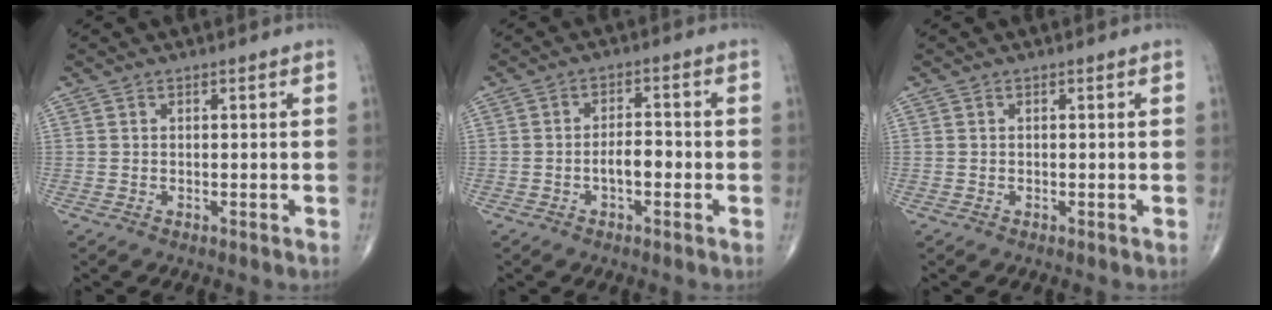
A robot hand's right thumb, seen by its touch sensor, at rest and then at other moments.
{"total": 4.1, "force": [-1.3, 2.0, 3.4], "torque": [-0.049, 0.018, -0.025]}
{"total": 0.0}